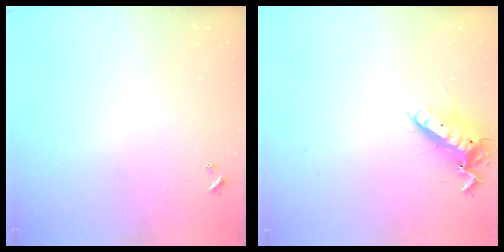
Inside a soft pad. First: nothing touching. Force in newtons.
{"total": 12.5, "press": 12.4, "slide": 1.6}